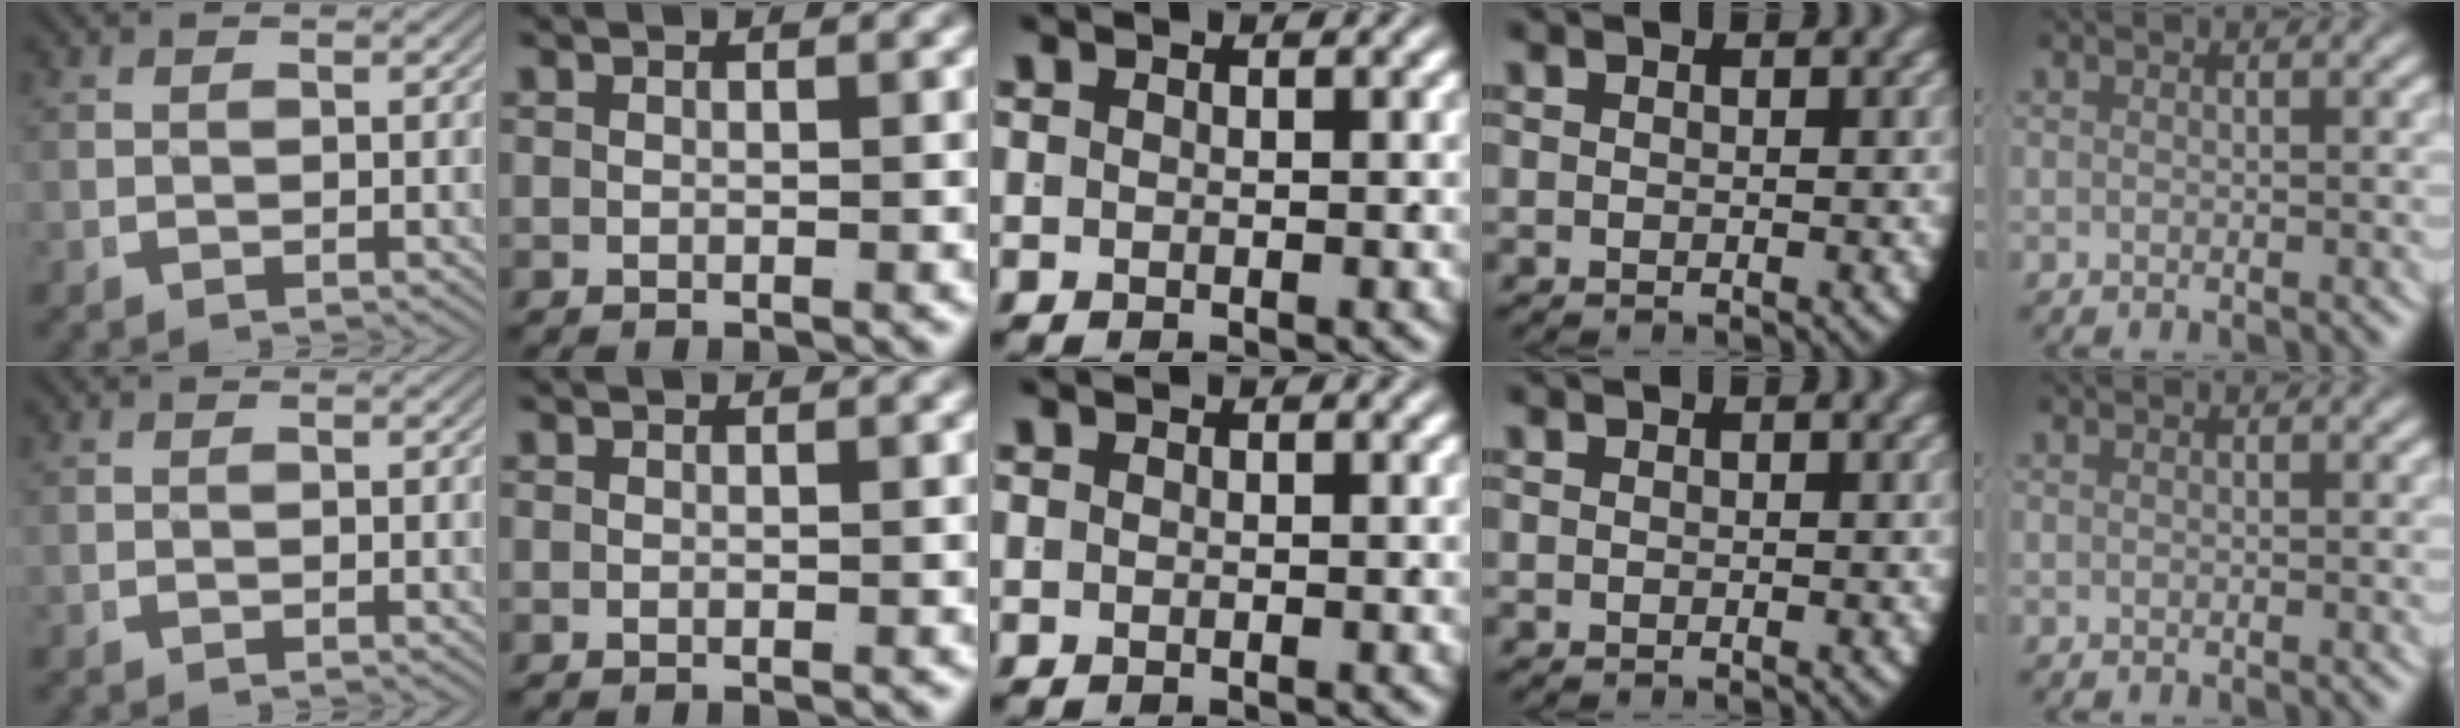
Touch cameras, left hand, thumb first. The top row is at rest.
{}